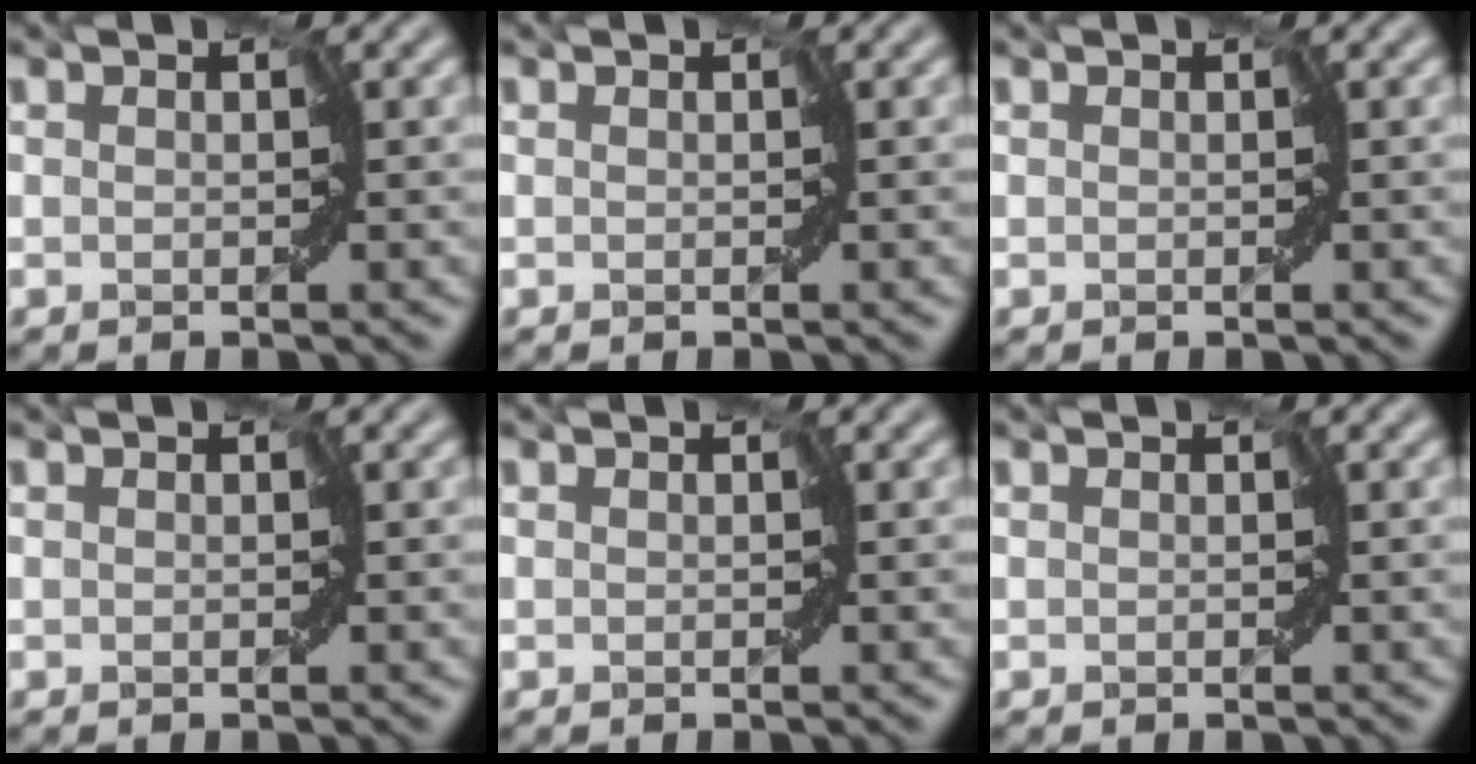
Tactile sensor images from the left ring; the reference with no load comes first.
{"total": 0.0}
{"total": 0.0}
{"total": 0.0}
{"total": 0.0}
{"total": 0.0}